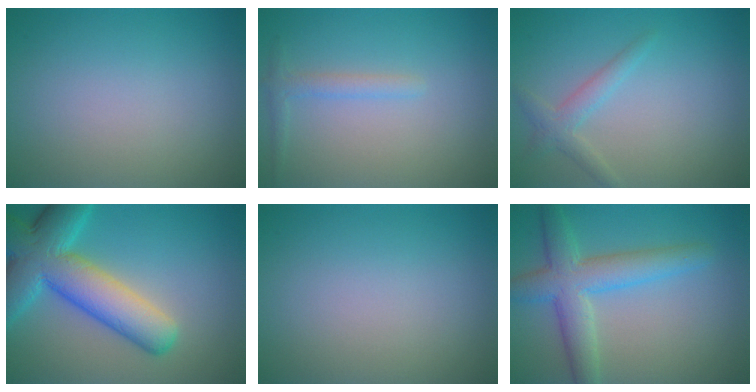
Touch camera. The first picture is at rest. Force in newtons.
{"total": 1.4, "press": 1.4, "slide": 0.1}
{"total": 1.9, "press": 1.9, "slide": 0.1}
{"total": 9.9, "press": 9.9, "slide": 0.6}
{"total": 0.0}
{"total": 5.5, "press": 5.5, "slide": 0.3}